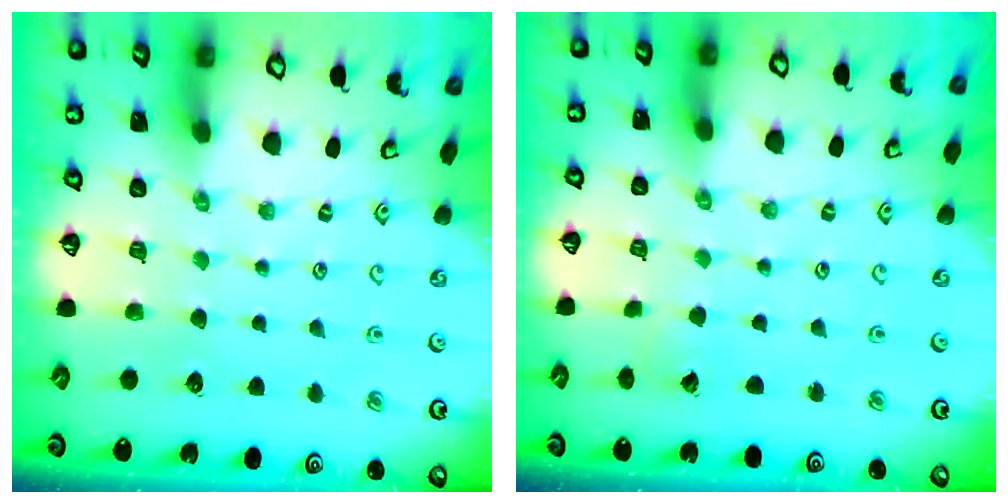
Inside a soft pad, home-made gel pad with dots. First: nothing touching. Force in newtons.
{"total": 1.4, "press": 1.4, "slide": 0.0}